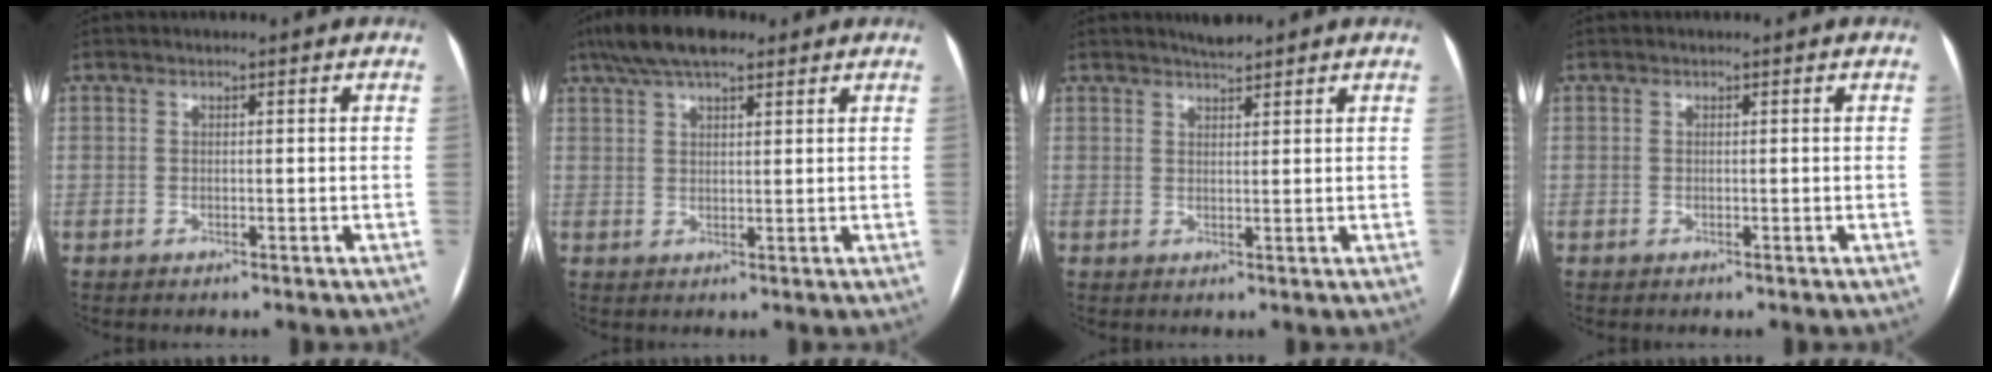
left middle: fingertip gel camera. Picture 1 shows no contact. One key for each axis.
{"total": 8.4, "fx": 6.1, "fy": 2.6, "fz": 5.3, "tx": -0.099, "ty": 0.031, "tz": 0.104}
{"total": 2.2, "fx": 2.1, "fy": 0.2, "fz": 0.7, "tx": -0.019, "ty": 0.004, "tz": 0.037}
{"total": 0.0}